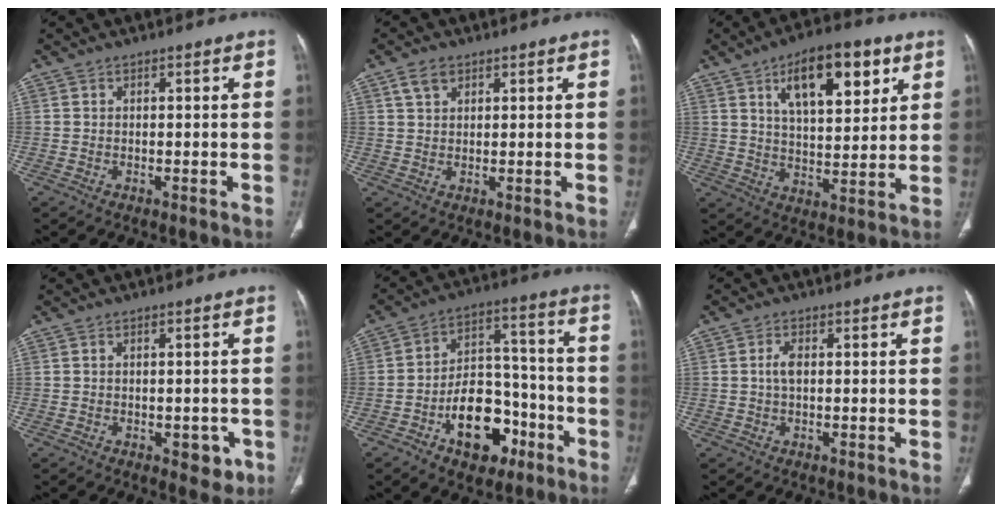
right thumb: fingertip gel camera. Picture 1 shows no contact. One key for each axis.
{"total": 3.4, "fx": 1.9, "fy": 2.1, "fz": 1.8, "tx": -0.031, "ty": -0.002, "tz": 0.041}
{"total": 16.6, "fx": 7.7, "fy": 7.2, "fz": 12.9, "tx": -0.162, "ty": -0.025, "tz": 0.124}
{"total": 4.2, "fx": -1.6, "fy": 2.4, "fz": 3.0, "tx": -0.014, "ty": 0.004, "tz": -0.015}
{"total": 15.6, "fx": -7.1, "fy": 9.8, "fz": 9.8, "tx": -0.112, "ty": 0.062, "tz": -0.107}
{"total": 2.3, "fx": 0.1, "fy": 1.2, "fz": 2.0, "tx": -0.042, "ty": 0.005, "tz": 0.000}